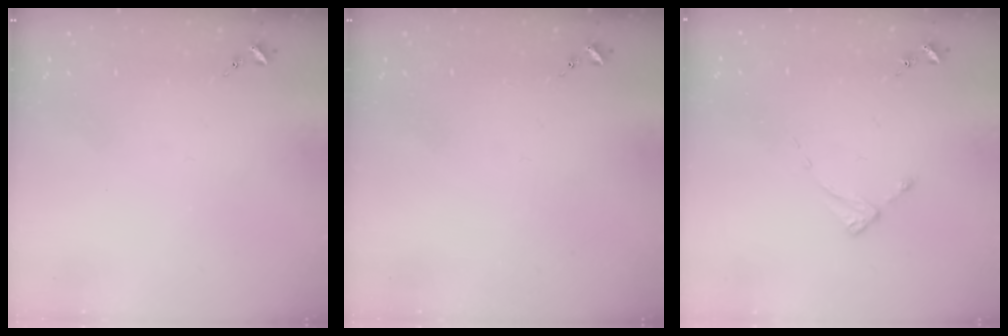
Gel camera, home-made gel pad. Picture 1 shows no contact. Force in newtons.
{"total": 0.0}
{"total": 2.6, "press": 2.6, "slide": 0.2}